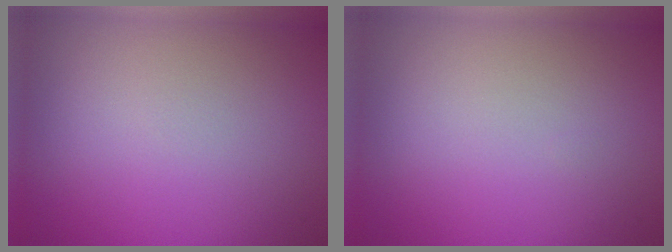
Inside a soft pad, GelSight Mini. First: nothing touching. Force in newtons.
{"total": 0.0}